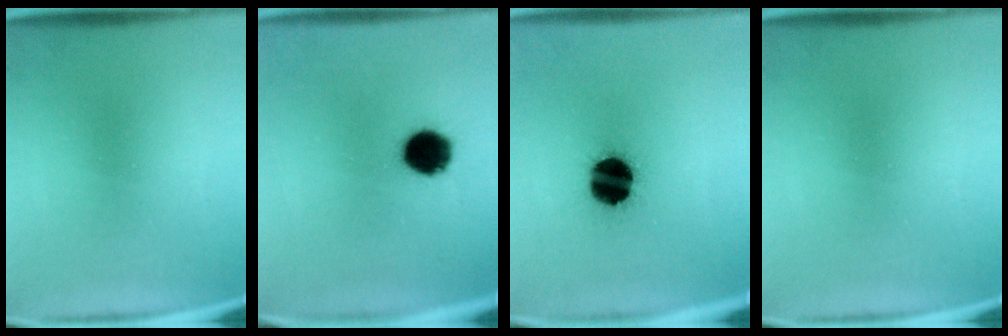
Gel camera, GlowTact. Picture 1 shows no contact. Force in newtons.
{"total": 10.1}
{"total": 16.3}
{"total": 0.0}